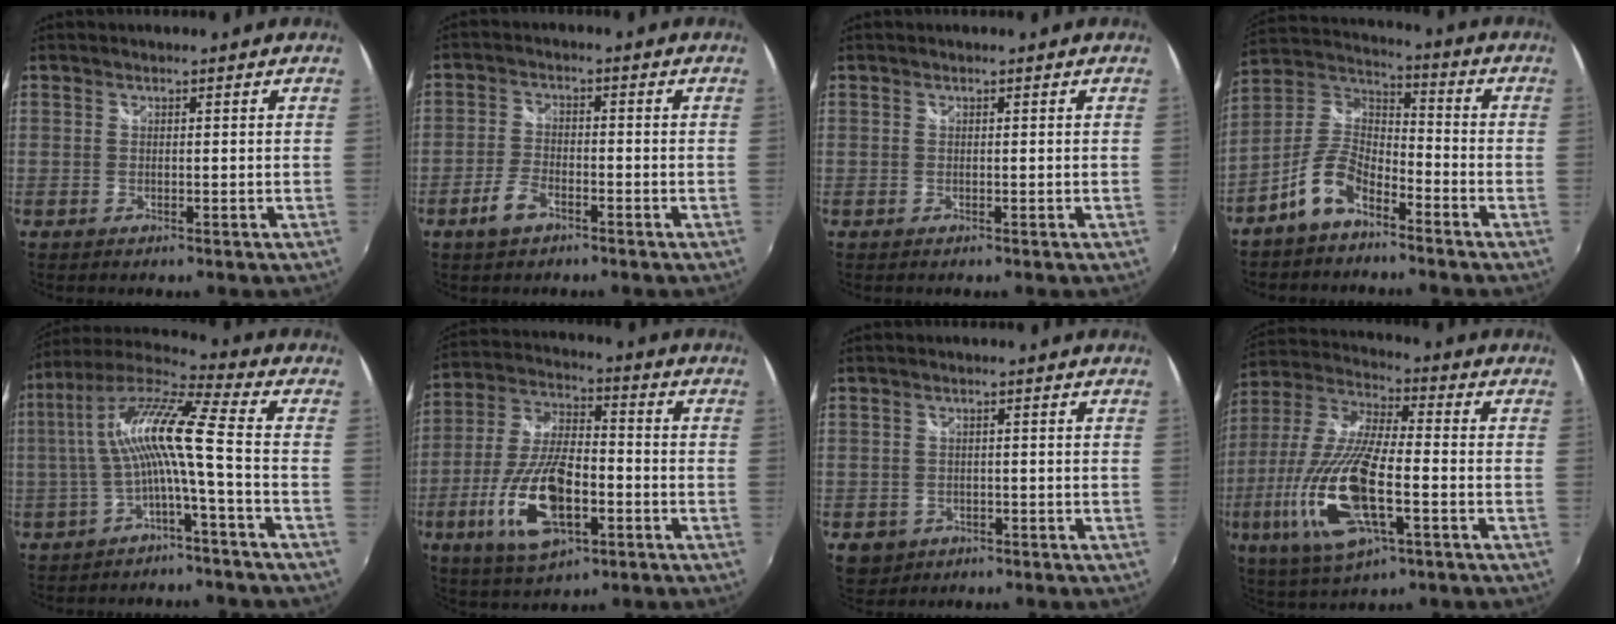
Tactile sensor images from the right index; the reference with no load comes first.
{"total": 5.0, "force": [-3.1, 2.3, 3.1], "torque": [-0.075, 0.002, -0.056]}
{"total": 0.0}
{"total": 10.0, "force": [-6.1, 4.6, 6.3], "torque": [-0.145, 0.020, -0.120]}
{"total": 12.1, "force": [-2.1, -0.2, 11.9], "torque": [-0.228, 0.014, -0.039]}
{"total": 16.8, "force": [-5.9, 6.8, 14.1], "torque": [-0.301, -0.014, -0.105]}
{"total": 4.0, "force": [-1.5, 3.6, 1.1], "torque": [-0.029, 0.000, -0.014]}
{"total": 20.3, "force": [-6.1, 6.4, 18.2], "torque": [-0.384, -0.028, -0.118]}